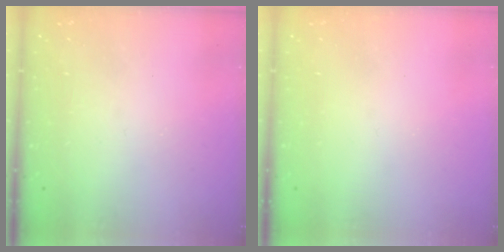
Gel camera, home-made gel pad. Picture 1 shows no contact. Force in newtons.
{"total": 0.0}